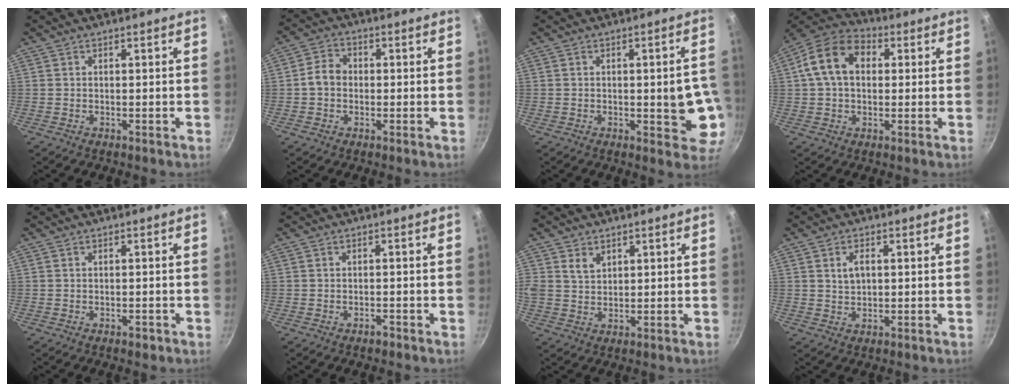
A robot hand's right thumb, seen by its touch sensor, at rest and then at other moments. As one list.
[{"total": 4.8, "force": [-0.4, 3.9, 2.6], "torque": [-0.030, 0.016, -0.017]}, {"total": 8.8, "force": [-0.9, 3.5, 8.0], "torque": [-0.071, 0.006, -0.008]}, {"total": 12.5, "force": [2.3, 9.0, 8.4], "torque": [-0.123, 0.025, 0.020]}, {"total": 1.5, "force": [-0.7, 0.9, 0.9], "torque": [-0.010, 0.010, -0.007]}, {"total": 1.2, "force": [-0.9, 0.6, 0.6], "torque": [-0.008, 0.012, -0.012]}, {"total": 4.2, "force": [2.0, 3.0, 2.1], "torque": [-0.028, -0.006, 0.040]}, {"total": 3.5, "force": [0.8, 2.3, 2.6], "torque": [-0.035, 0.002, 0.017]}]